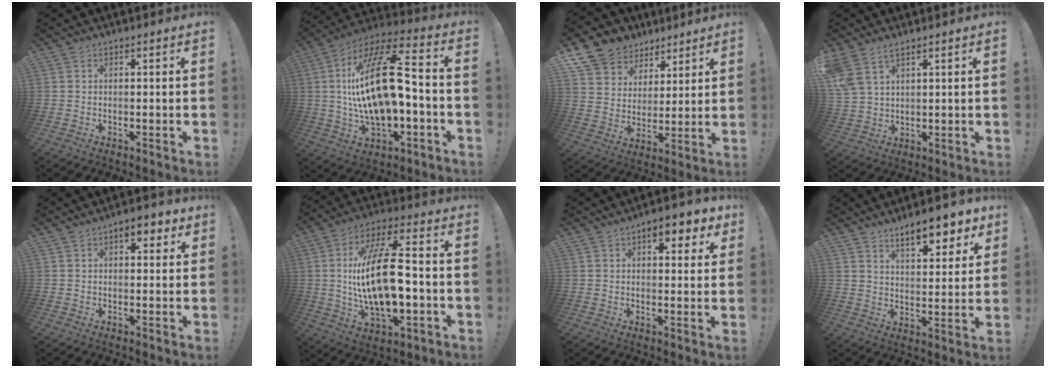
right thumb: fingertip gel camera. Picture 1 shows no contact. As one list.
[{"total": 24.0, "force": [0.2, 10.7, 21.5], "torque": [-0.401, 0.007, 0.000]}, {"total": 11.1, "force": [7.3, 8.0, 2.1], "torque": [-0.042, -0.055, 0.147]}, {"total": 6.8, "force": [4.8, 3.2, 3.6], "torque": [-0.071, -0.016, 0.097]}, {"total": 5.5, "force": [2.7, 2.8, 3.9], "torque": [-0.043, -0.006, 0.041]}, {"total": 21.1, "force": [-0.9, 9.1, 19.0], "torque": [-0.355, -0.002, -0.021]}, {"total": 7.4, "force": [3.9, 3.4, 5.2], "torque": [-0.054, -0.014, 0.061]}, {"total": 11.0, "force": [7.5, 3.5, 7.2], "torque": [-0.103, -0.044, 0.127]}]